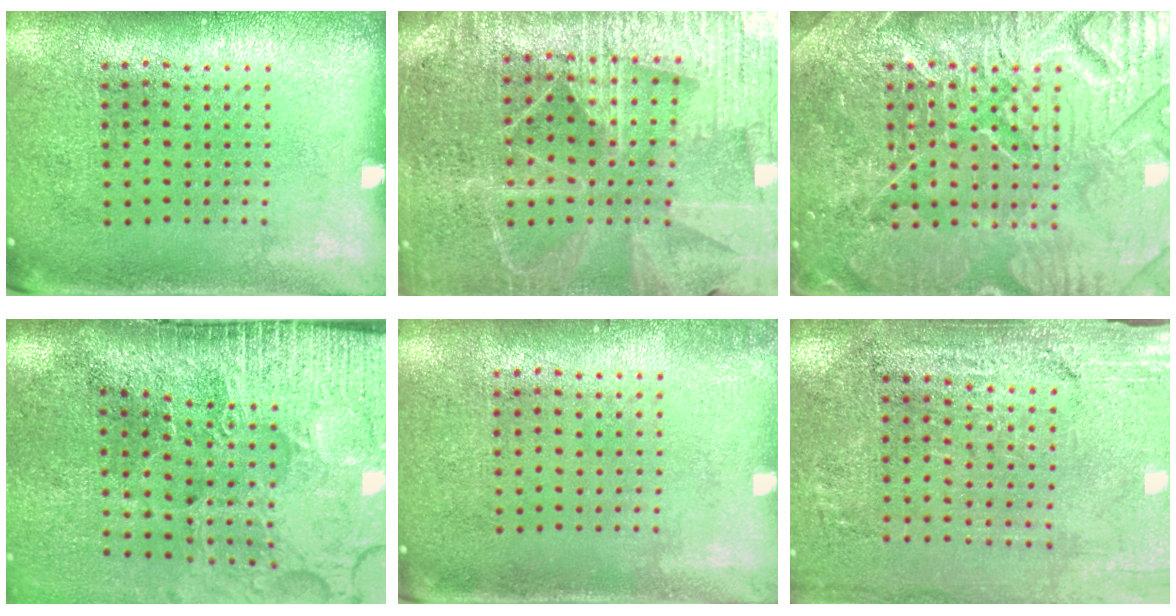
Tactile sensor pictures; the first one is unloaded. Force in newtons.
{"total": 5.1, "press": 4.6, "slide": 2.3}
{"total": 7.7, "press": 7.6, "slide": 0.9}
{"total": 5.1, "press": 4.1, "slide": 3.0}
{"total": 0.6, "press": 0.6, "slide": 0.2}
{"total": 3.1, "press": 3.1, "slide": 0.1}